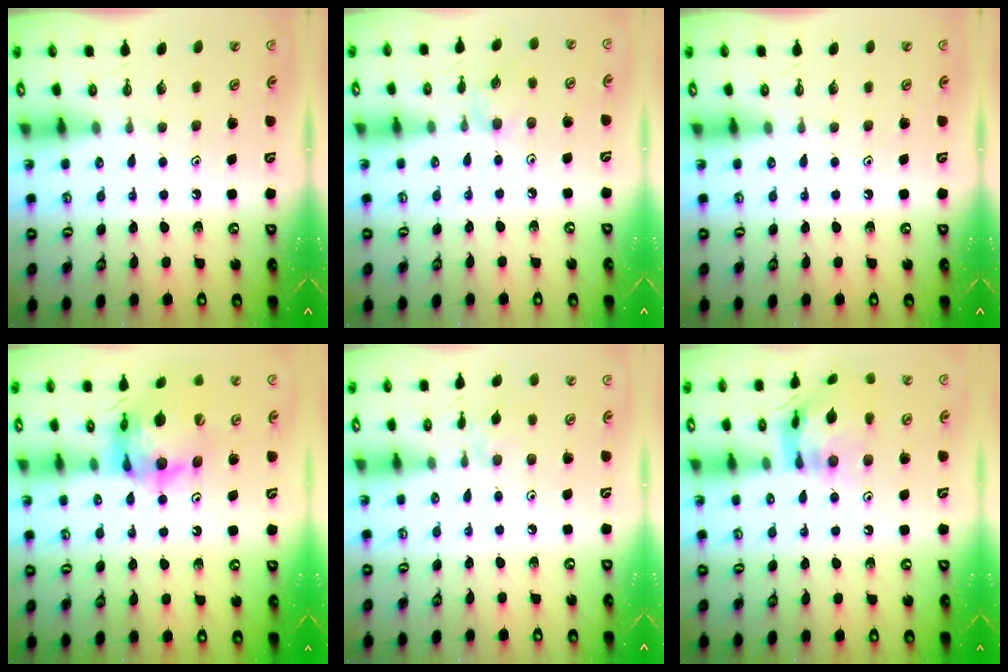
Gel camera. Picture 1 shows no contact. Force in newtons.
{"total": 3.7, "press": 3.6, "slide": 0.5}
{"total": 0.0}
{"total": 15.9, "press": 15.8, "slide": 1.7}
{"total": 2.6, "press": 2.6, "slide": 0.4}
{"total": 14.9, "press": 14.8, "slide": 1.5}